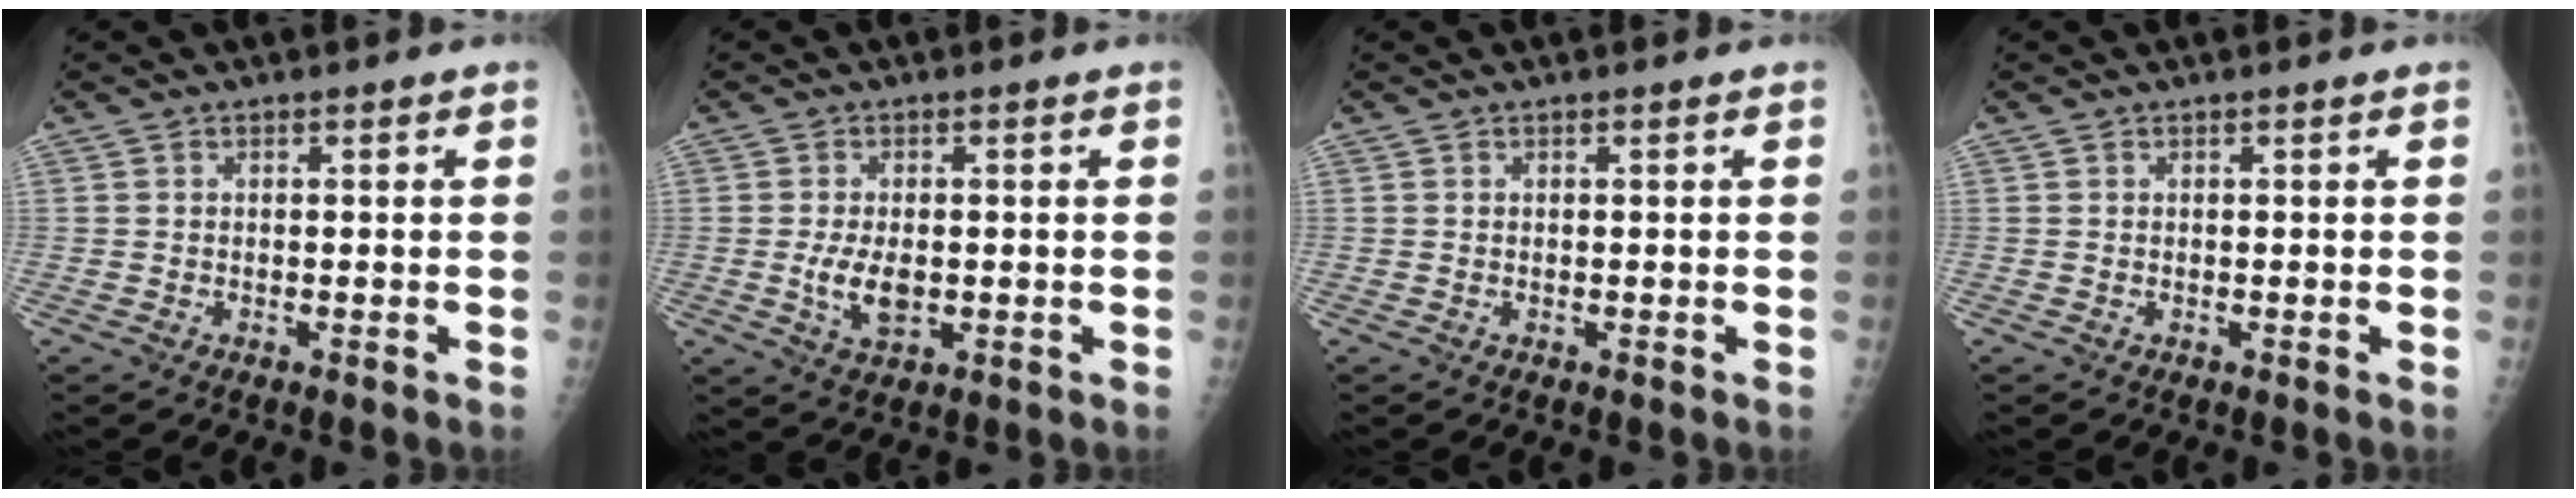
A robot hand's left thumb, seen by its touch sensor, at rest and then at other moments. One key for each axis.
{"total": 5.3, "fx": -0.6, "fy": 2.8, "fz": 4.5, "tx": -0.082, "ty": -0.009, "tz": -0.006}
{"total": 0.0}
{"total": 0.0}